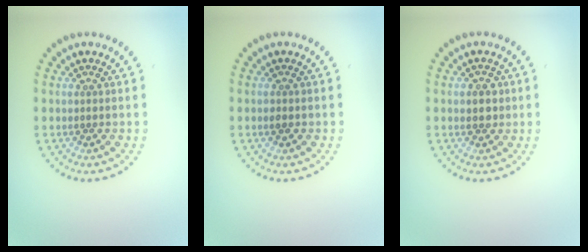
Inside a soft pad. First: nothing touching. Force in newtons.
{"total": 0.7, "press": 0.7, "slide": 0.1}
{"total": 1.6, "press": 1.5, "slide": 0.6}